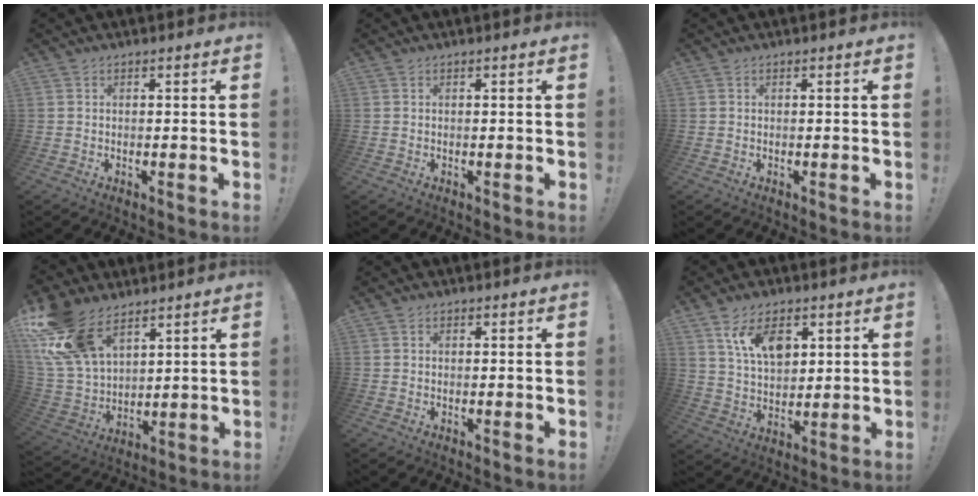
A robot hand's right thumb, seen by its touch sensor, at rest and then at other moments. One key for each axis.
{"total": 0.0}
{"total": 0.0}
{"total": 18.9, "fx": 11.3, "fy": 11.0, "fz": 10.5, "tx": -0.228, "ty": -0.058, "tz": 0.216}
{"total": 0.0}
{"total": 11.4, "fx": 6.0, "fy": 6.5, "fz": 7.1, "tx": -0.116, "ty": -0.020, "tz": 0.110}